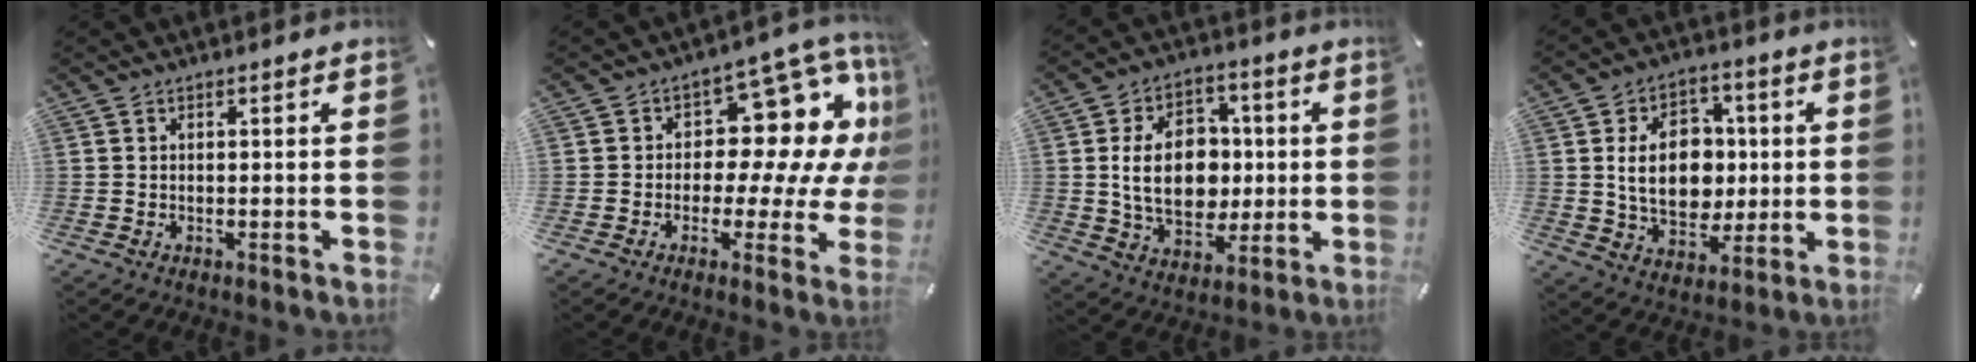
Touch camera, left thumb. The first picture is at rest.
{"total": 14.5, "force": [4.9, 9.2, 10.0], "torque": [-0.130, -0.047, 0.083]}
{"total": 16.1, "force": [0.7, 11.7, 11.0], "torque": [-0.201, 0.011, 0.012]}
{"total": 15.0, "force": [1.0, 11.2, 9.9], "torque": [-0.172, 0.009, 0.016]}